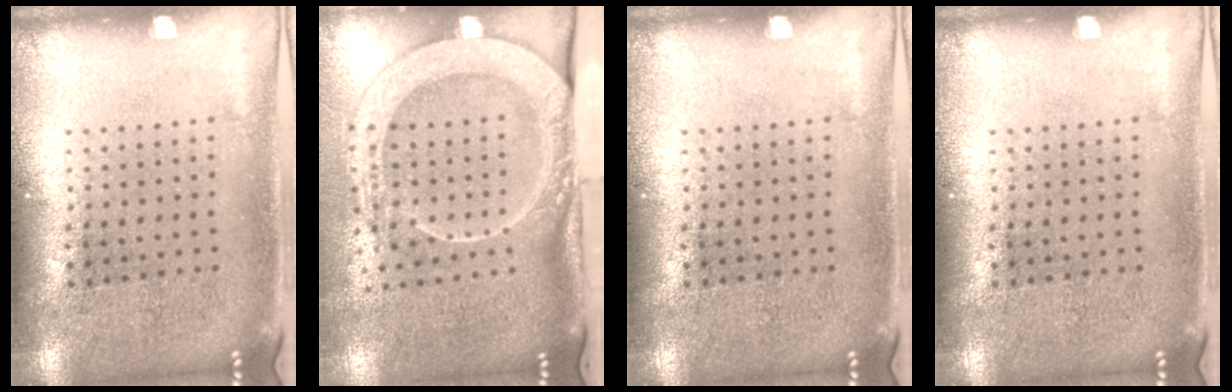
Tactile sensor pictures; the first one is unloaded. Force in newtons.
{"total": 2.7, "press": 2.1, "slide": 1.7}
{"total": 0.0}
{"total": 0.0}